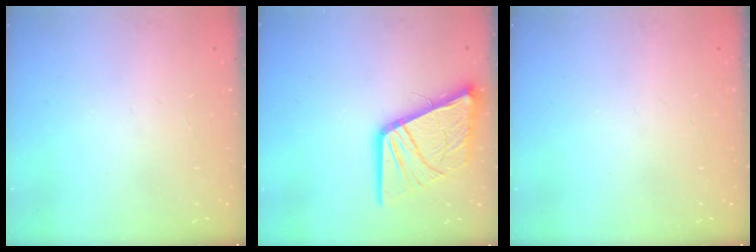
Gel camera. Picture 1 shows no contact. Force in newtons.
{"total": 17.2, "press": 17.0, "slide": 2.0}
{"total": 0.0}